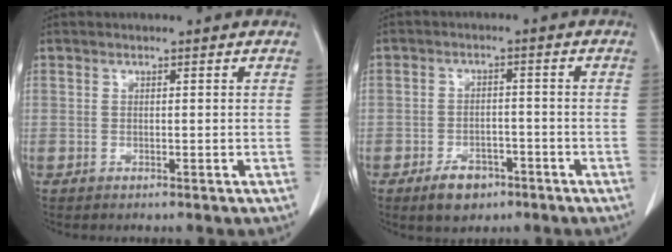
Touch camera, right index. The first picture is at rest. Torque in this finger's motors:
{"motor_torque": [-0.02, 0.00, -0.17, -0.04]}